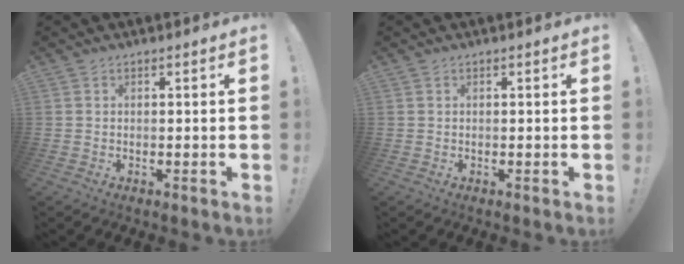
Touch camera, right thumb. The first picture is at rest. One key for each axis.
{"total": 0.0}